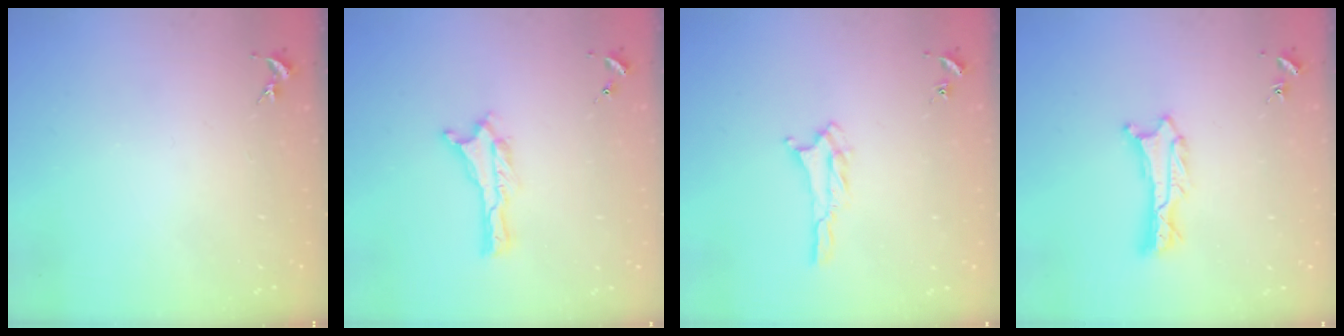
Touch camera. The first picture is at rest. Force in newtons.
{"total": 0.0}
{"total": 2.3, "press": 2.2, "slide": 0.4}
{"total": 0.9, "press": 0.9, "slide": 0.1}